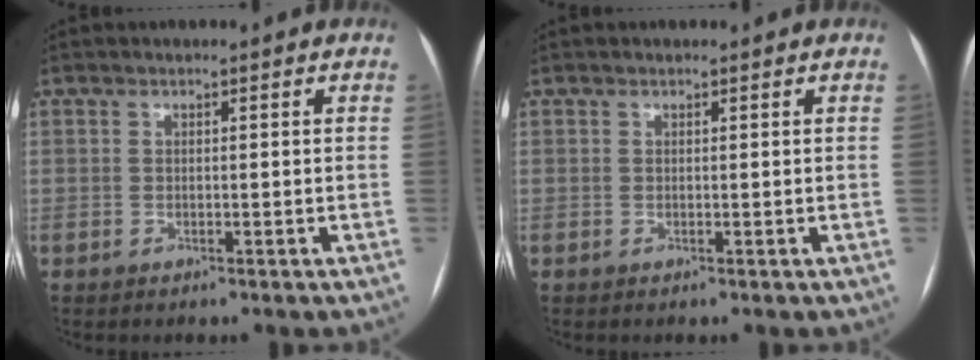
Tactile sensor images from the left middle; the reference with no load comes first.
{"total": 0.6, "force": [0.6, 0.2, 0.1], "torque": [-0.010, 0.009, 0.011]}